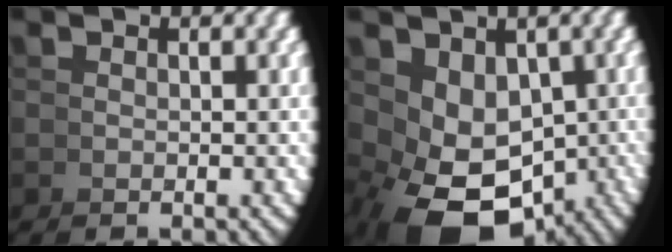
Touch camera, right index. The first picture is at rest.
{"total": 8.6, "force": [-2.9, 5.8, 5.6], "torque": [-0.130, -0.046, -0.017]}